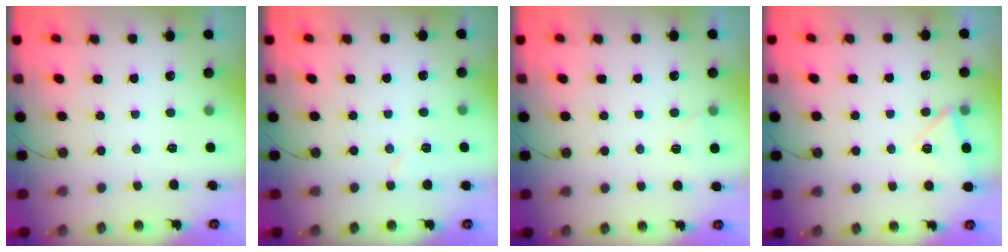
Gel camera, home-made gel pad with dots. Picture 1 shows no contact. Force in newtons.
{"total": 4.3, "press": 4.3, "slide": 0.4}
{"total": 4.0, "press": 3.9, "slide": 0.7}
{"total": 5.8, "press": 4.8, "slide": 3.2}